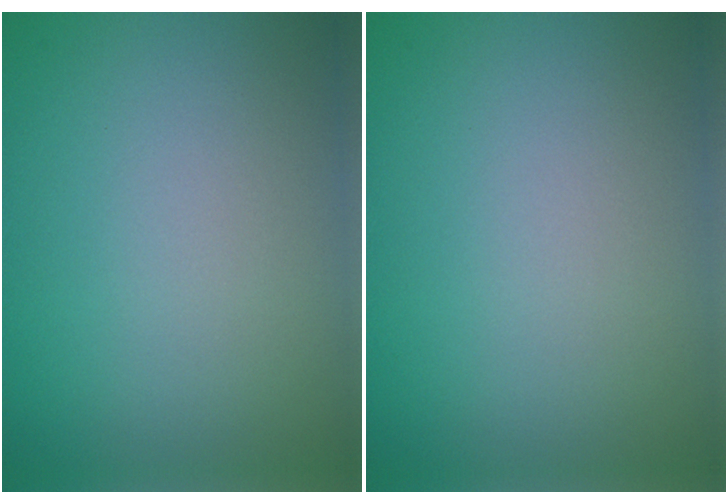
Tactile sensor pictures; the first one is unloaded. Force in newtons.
{"total": 0.0}